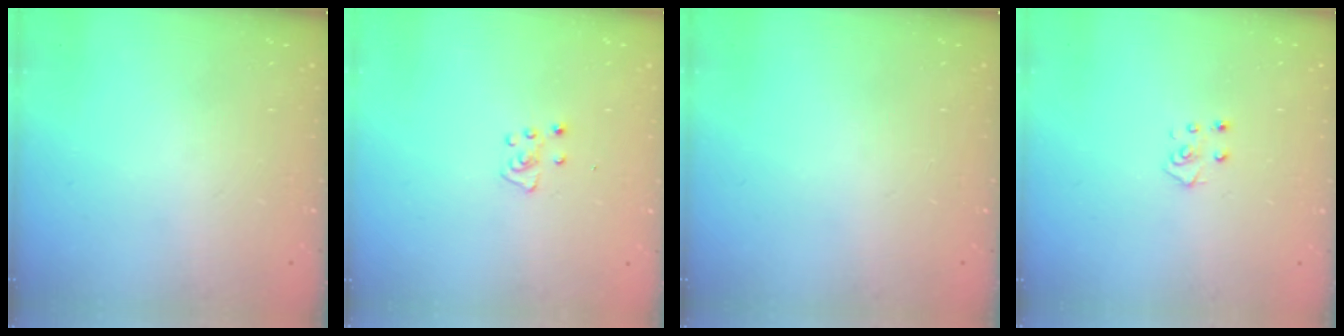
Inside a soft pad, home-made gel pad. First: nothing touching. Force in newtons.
{"total": 4.6, "press": 4.6, "slide": 0.5}
{"total": 0.0}
{"total": 4.7, "press": 4.7, "slide": 0.4}